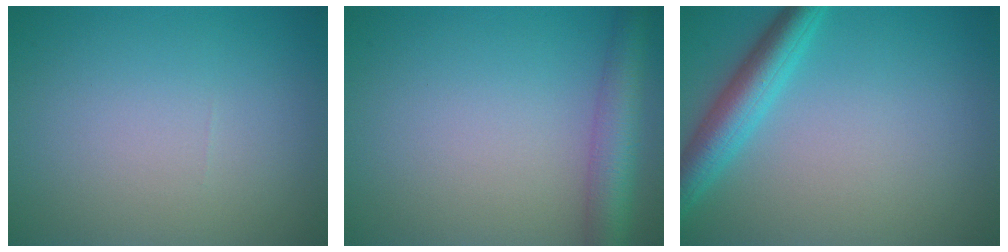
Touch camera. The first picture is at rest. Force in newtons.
{"total": 4.7, "press": 4.7, "slide": 0.2}
{"total": 4.3, "press": 4.3, "slide": 0.3}